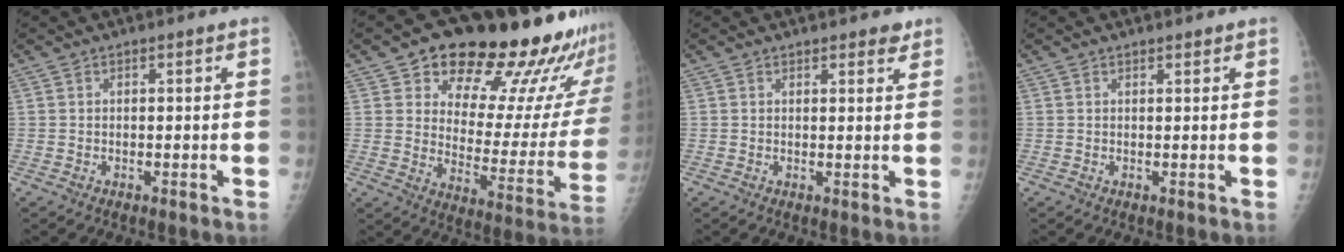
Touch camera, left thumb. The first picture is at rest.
{"total": 25.9, "force": [19.8, 8.9, 14.2], "torque": [-0.155, -0.111, 0.265]}
{"total": 2.3, "force": [1.8, 1.0, 0.9], "torque": [0.004, -0.010, 0.018]}
{"total": 0.7, "force": [0.6, 0.3, 0.1], "torque": [-0.004, -0.005, 0.010]}